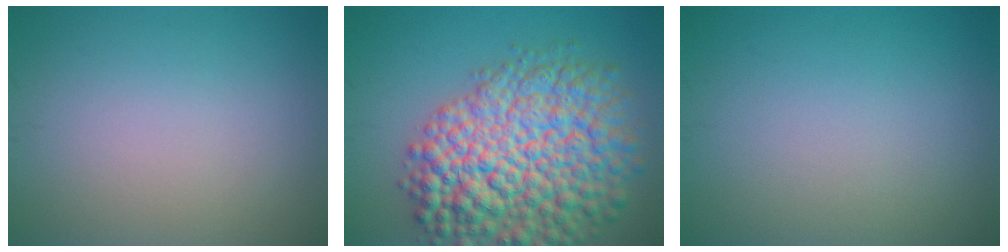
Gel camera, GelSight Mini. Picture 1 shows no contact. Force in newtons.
{"total": 12.4, "press": 12.4, "slide": 0.5}
{"total": 0.0}